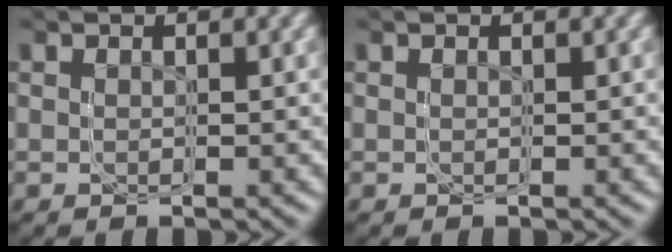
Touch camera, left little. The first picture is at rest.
{"total": 0.0}